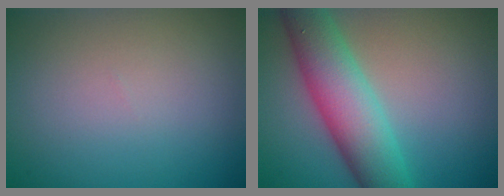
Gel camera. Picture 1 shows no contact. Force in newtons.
{"total": 7.7, "press": 7.7, "slide": 0.2}